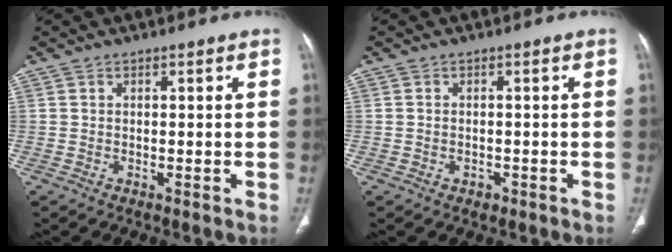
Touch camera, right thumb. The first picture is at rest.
{"total": 1.4, "force": [-0.6, 1.1, 0.6], "torque": [-0.009, 0.006, -0.006]}